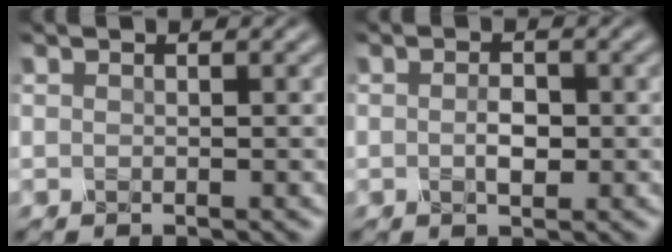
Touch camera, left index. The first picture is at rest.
{"total": 1.8, "force": [-0.5, 0.9, 1.4], "torque": [-0.028, -0.003, -0.006]}